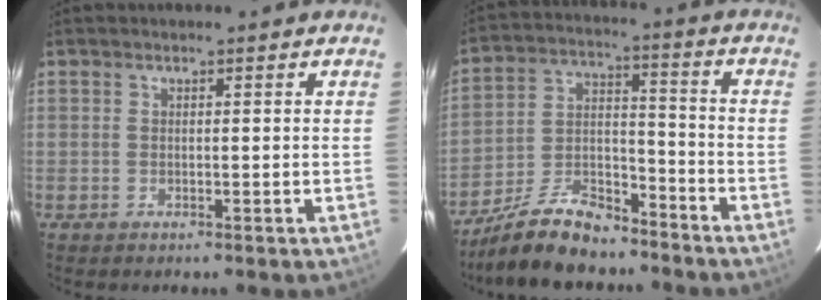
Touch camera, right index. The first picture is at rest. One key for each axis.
{"total": 13.7, "fx": -11.1, "fy": 5.3, "fz": 6.0, "tx": -0.134, "ty": 0.018, "tz": -0.195}